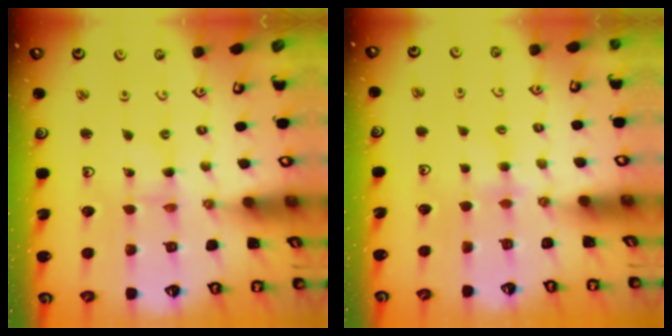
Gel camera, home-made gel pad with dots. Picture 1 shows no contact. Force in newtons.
{"total": 3.0, "press": 3.0, "slide": 0.6}